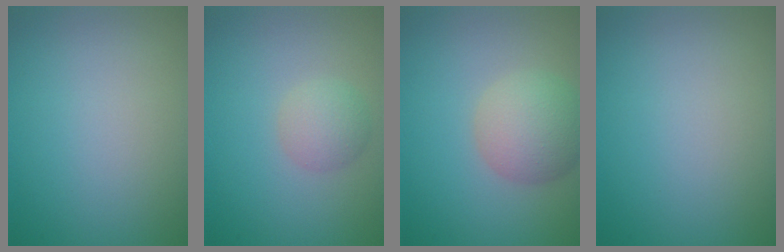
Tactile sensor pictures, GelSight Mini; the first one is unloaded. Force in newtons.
{"total": 2.3, "press": 2.3, "slide": 0.0}
{"total": 4.7, "press": 4.7, "slide": 0.3}
{"total": 0.0}